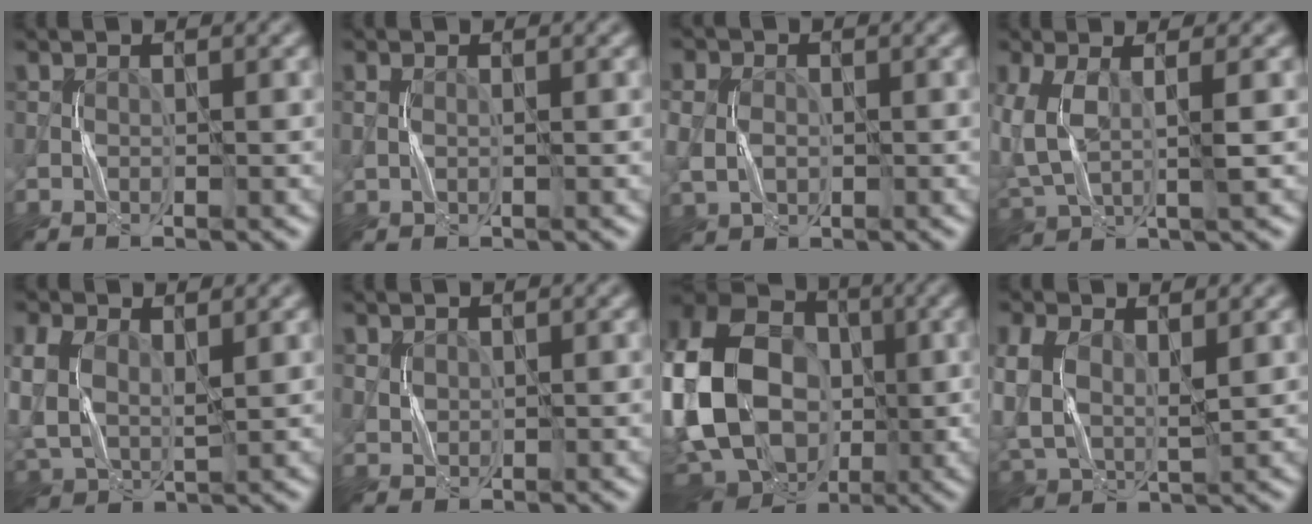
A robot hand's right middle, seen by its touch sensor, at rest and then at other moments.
{"total": 0.7, "force": [0.3, 0.4, 0.5], "torque": [-0.012, 0.000, 0.006]}
{"total": 3.1, "force": [0.1, 2.6, 1.7], "torque": [-0.041, 0.002, 0.010]}
{"total": 4.3, "force": [0.8, 1.9, 3.8], "torque": [-0.104, -0.003, 0.018]}
{"total": 6.5, "force": [1.5, 4.6, 4.3], "torque": [-0.123, -0.005, 0.045]}
{"total": 0.9, "force": [0.6, 0.6, 0.1], "torque": [-0.001, 0.002, 0.015]}
{"total": 21.0, "force": [-2.6, 16.8, 12.4], "torque": [-0.268, 0.031, -0.088]}
{"total": 7.3, "force": [1.8, 5.0, 5.0], "torque": [-0.133, -0.005, 0.047]}